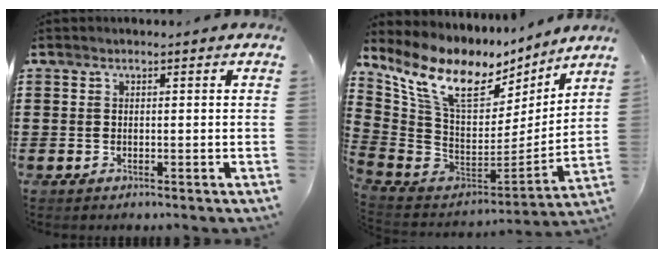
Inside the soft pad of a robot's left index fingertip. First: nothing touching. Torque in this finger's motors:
{"motor_torque": [0.51, 0.40, 1.05, 0.21]}